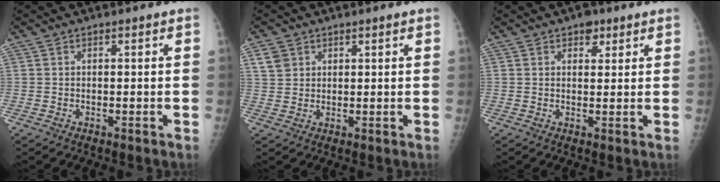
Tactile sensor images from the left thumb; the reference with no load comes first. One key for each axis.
{"total": 3.5, "fx": 1.8, "fy": 2.7, "fz": 1.2, "tx": -0.009, "ty": -0.007, "tz": 0.038}
{"total": 2.8, "fx": 1.7, "fy": 1.7, "fz": 1.4, "tx": 0.000, "ty": -0.006, "tz": 0.021}